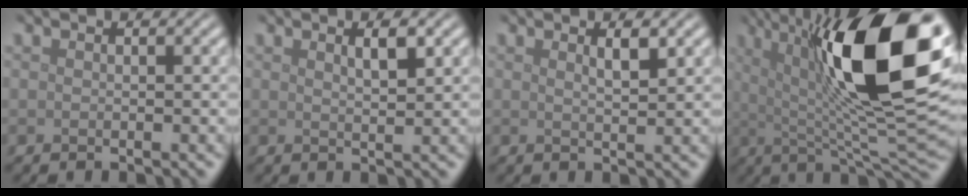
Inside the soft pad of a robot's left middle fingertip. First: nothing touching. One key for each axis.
{"total": 1.8, "fx": 1.0, "fy": 0.4, "fz": 1.4, "tx": -0.022, "ty": 0.004, "tz": 0.015}
{"total": 1.7, "fx": 0.9, "fy": 0.4, "fz": 1.4, "tx": -0.018, "ty": 0.003, "tz": 0.011}
{"total": 17.4, "fx": 4.9, "fy": 5.4, "fz": 15.8, "tx": -0.233, "ty": 0.006, "tz": 0.073}